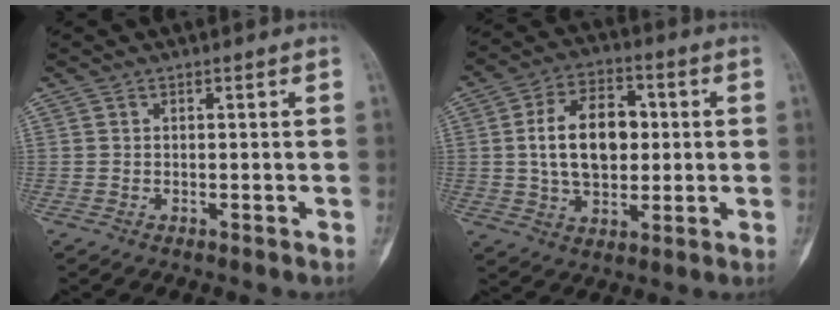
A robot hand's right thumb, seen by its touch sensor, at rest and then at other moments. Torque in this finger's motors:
{"motor_torque": [1.45, 2.11, 0.85, -0.75, 0.50]}